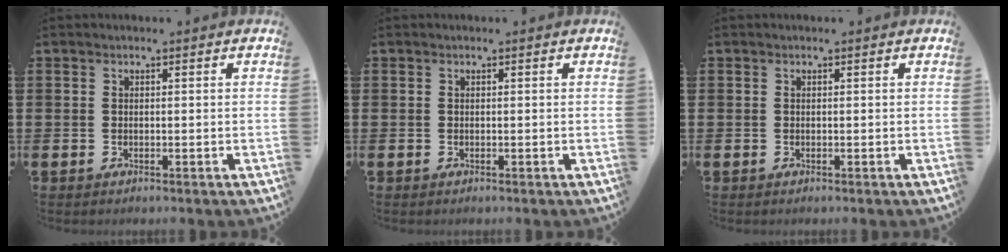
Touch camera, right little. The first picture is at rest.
{"total": 0.0}
{"total": 0.0}